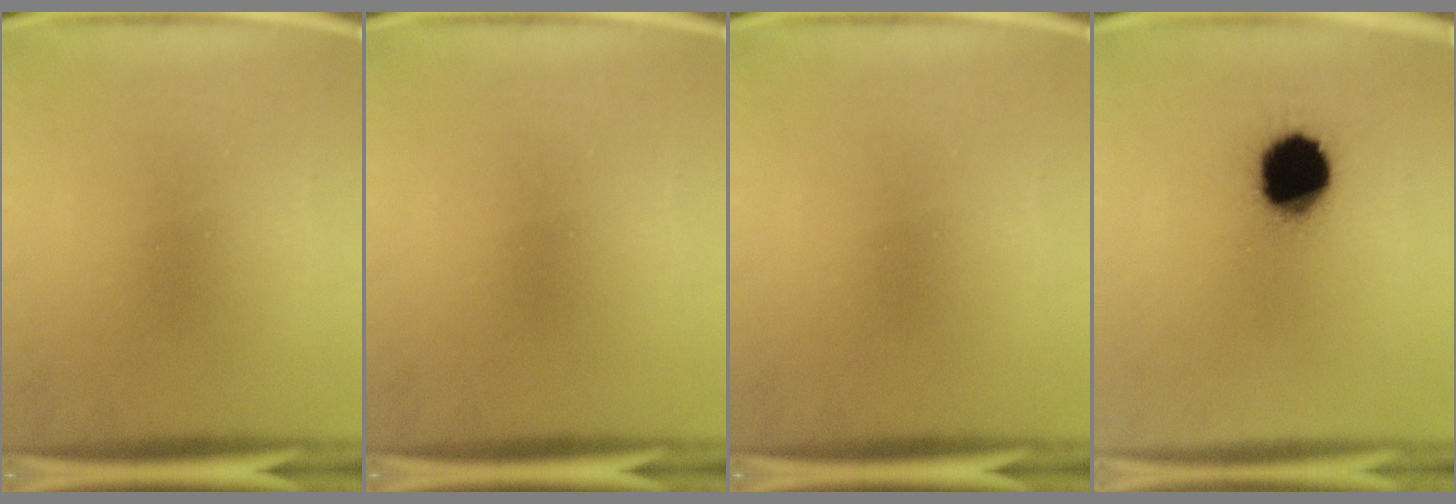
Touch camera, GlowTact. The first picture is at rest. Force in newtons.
{"total": 0.0}
{"total": 0.0}
{"total": 16.7}